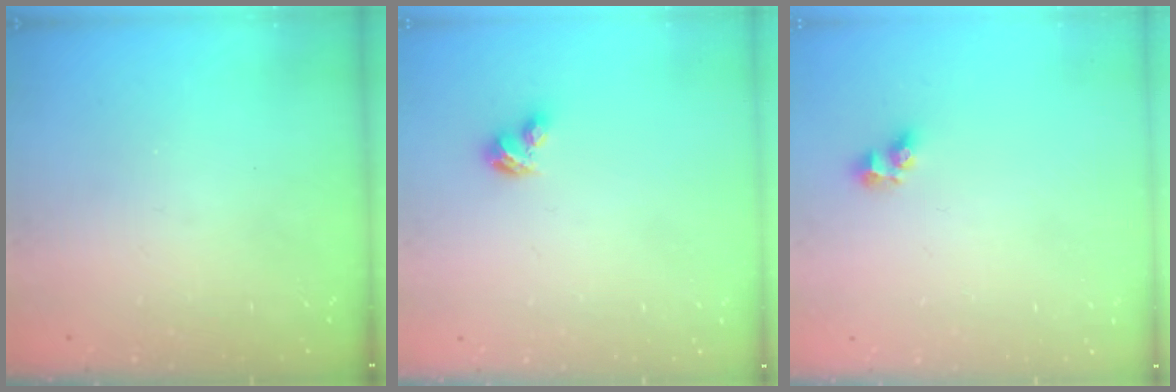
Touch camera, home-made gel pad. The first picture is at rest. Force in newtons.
{"total": 2.9, "press": 2.8, "slide": 0.5}
{"total": 5.0, "press": 5.0, "slide": 0.4}